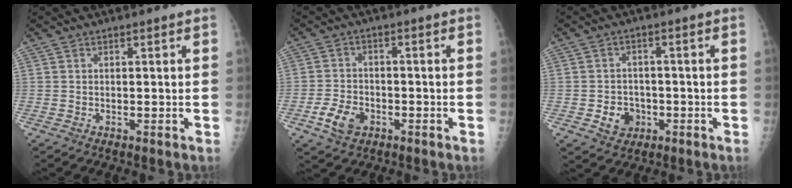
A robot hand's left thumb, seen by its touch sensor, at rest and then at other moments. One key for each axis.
{"total": 6.1, "fx": -2.8, "fy": 4.2, "fz": 3.4, "tx": -0.058, "ty": 0.012, "tz": -0.049}
{"total": 5.3, "fx": -1.8, "fy": 4.5, "fz": 2.2, "tx": -0.013, "ty": 0.011, "tz": -0.024}